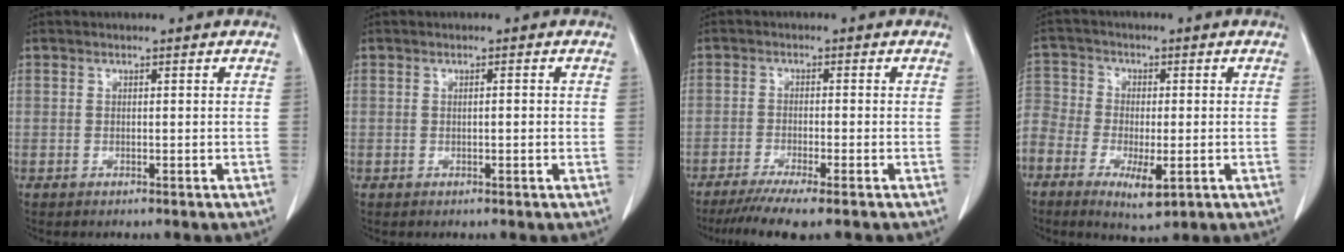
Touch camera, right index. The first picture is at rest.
{"total": 1.2, "force": [0.1, 0.2, 1.2], "torque": [-0.022, 0.003, 0.001]}
{"total": 6.8, "force": [-5.1, -0.3, 4.5], "torque": [-0.067, -0.016, -0.084]}
{"total": 11.1, "force": [-4.8, 6.6, 7.6], "torque": [-0.174, -0.005, -0.089]}